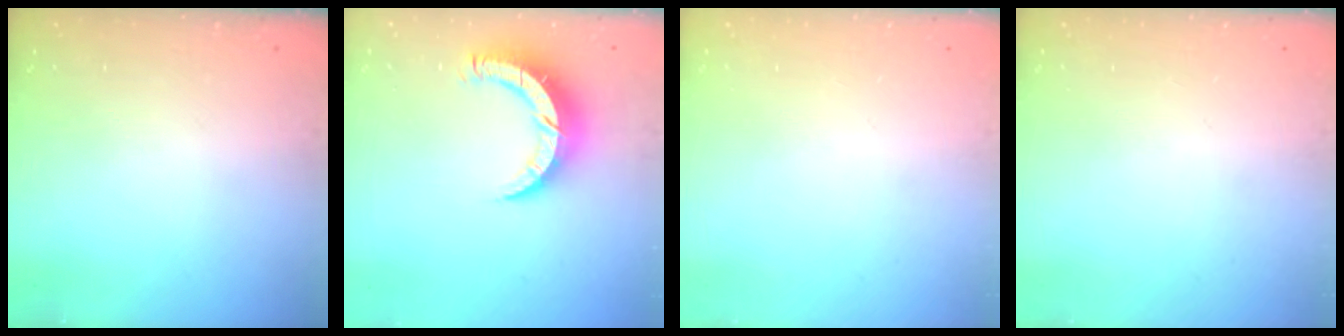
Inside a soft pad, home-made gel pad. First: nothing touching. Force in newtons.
{"total": 9.4, "press": 9.4, "slide": 0.7}
{"total": 0.0}
{"total": 0.0}